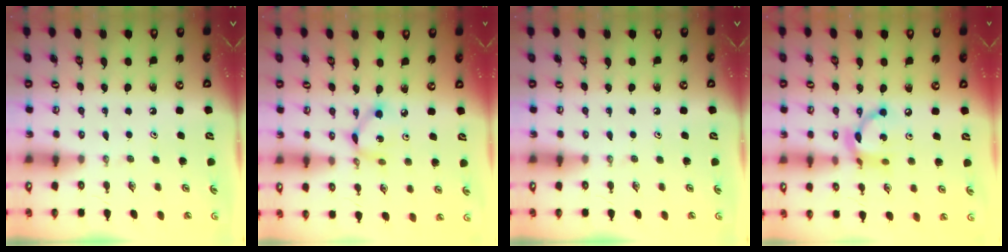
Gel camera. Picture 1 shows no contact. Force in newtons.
{"total": 6.2, "press": 6.2, "slide": 0.2}
{"total": 0.0}
{"total": 11.7, "press": 11.6, "slide": 0.6}